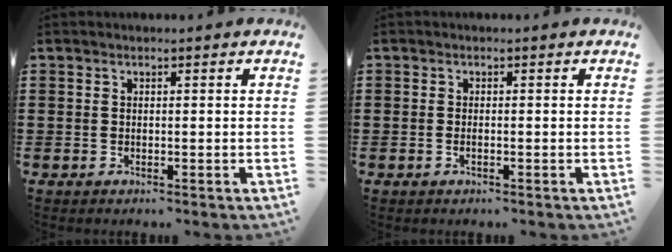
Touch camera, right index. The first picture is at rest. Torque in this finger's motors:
{"motor_torque": [-1.13, 1.01, -0.04, -0.01]}